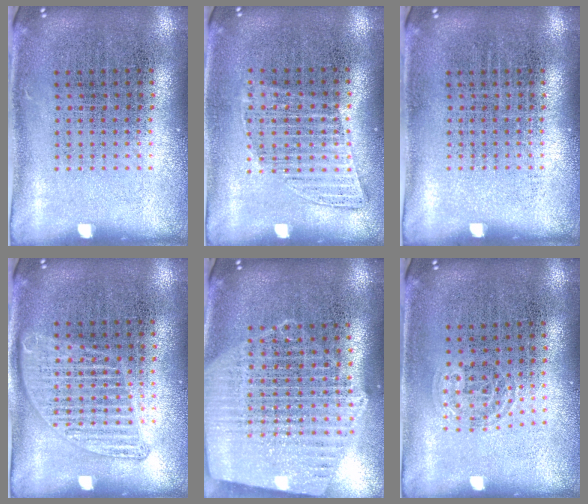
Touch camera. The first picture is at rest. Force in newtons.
{"total": 1.0, "press": 1.0, "slide": 0.4}
{"total": 0.0}
{"total": 1.3, "press": 1.3, "slide": 0.3}
{"total": 2.1, "press": 1.9, "slide": 0.9}
{"total": 0.9, "press": 0.6, "slide": 0.6}